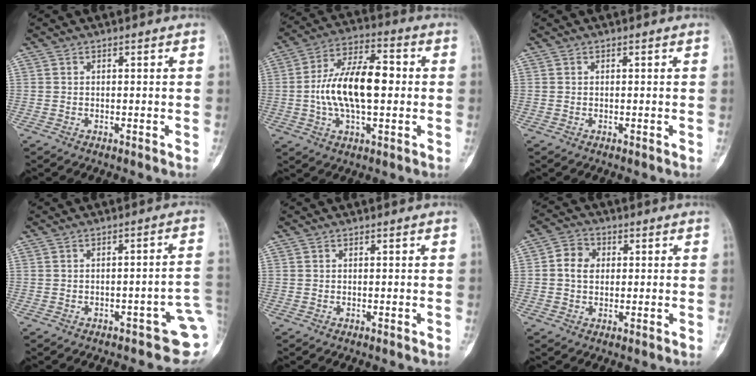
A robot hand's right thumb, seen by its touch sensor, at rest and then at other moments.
{"total": 15.7, "force": [-0.1, 7.6, 13.7], "torque": [-0.240, 0.024, -0.009]}
{"total": 0.0}
{"total": 7.4, "force": [-2.7, 2.9, 6.2], "torque": [-0.054, 0.022, -0.030]}
{"total": 0.0}
{"total": 5.4, "force": [0.5, 4.5, 2.9], "torque": [-0.040, 0.010, 0.003]}